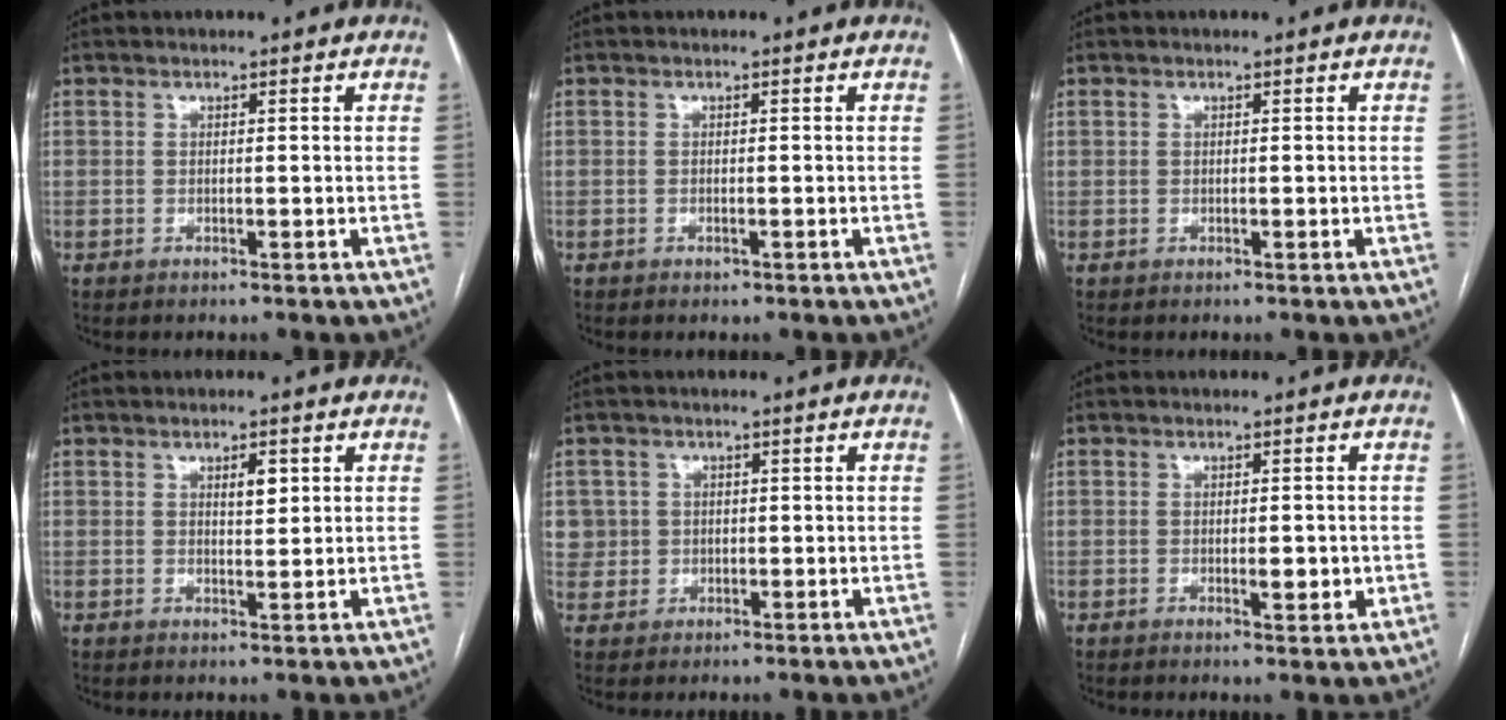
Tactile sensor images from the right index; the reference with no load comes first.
{"total": 0.6, "force": [-0.3, 0.3, 0.3], "torque": [-0.007, 0.000, -0.003]}
{"total": 0.0}
{"total": 2.4, "force": [1.0, 0.8, 2.1], "torque": [-0.033, -0.001, 0.017]}
{"total": 3.4, "force": [0.6, 3.4, -0.2], "torque": [0.020, 0.008, 0.013]}
{"total": 2.8, "force": [-0.4, 1.0, 2.6], "torque": [-0.040, -0.002, -0.003]}